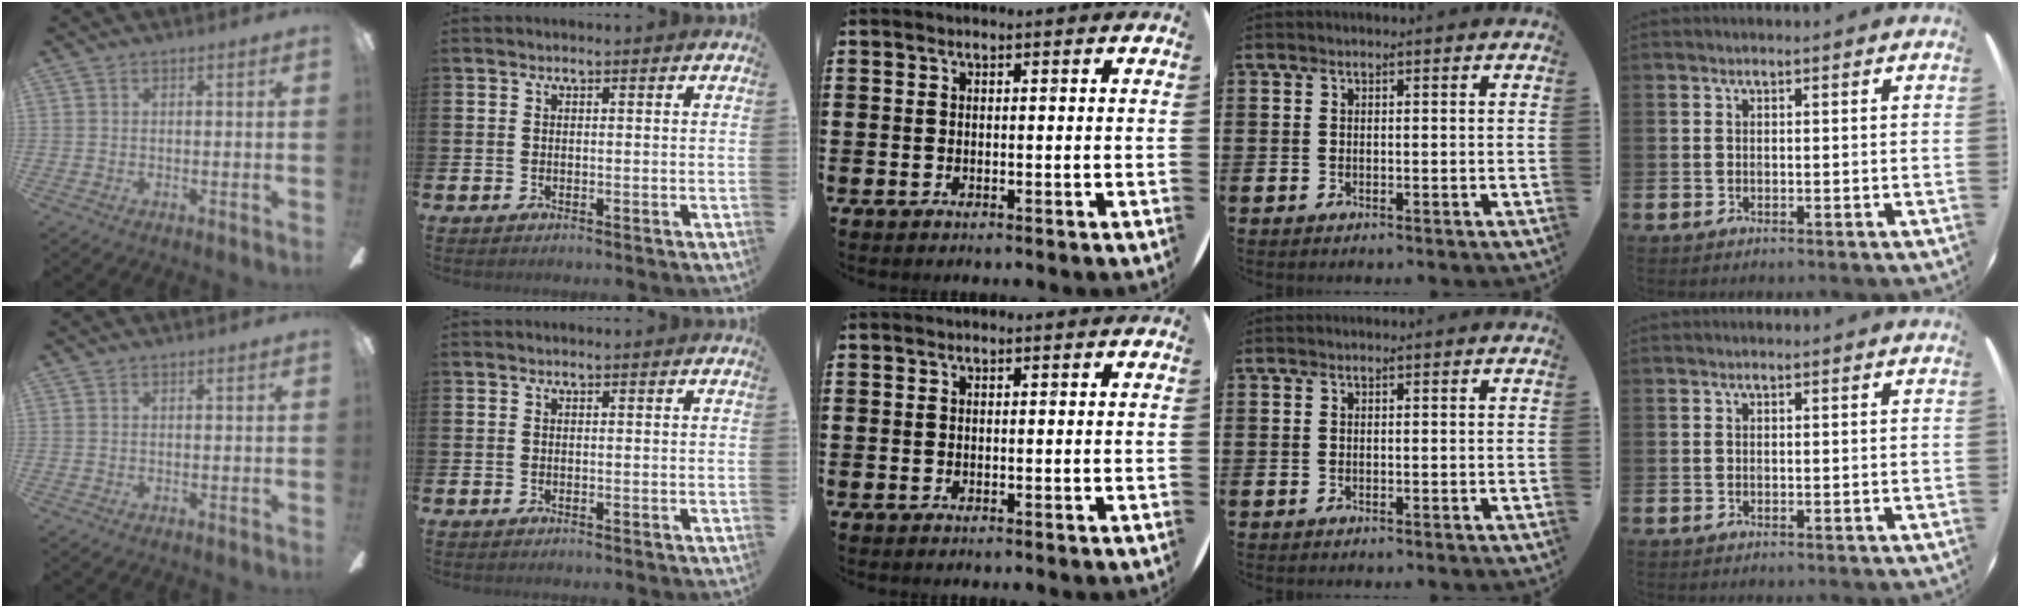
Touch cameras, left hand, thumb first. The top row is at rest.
{}